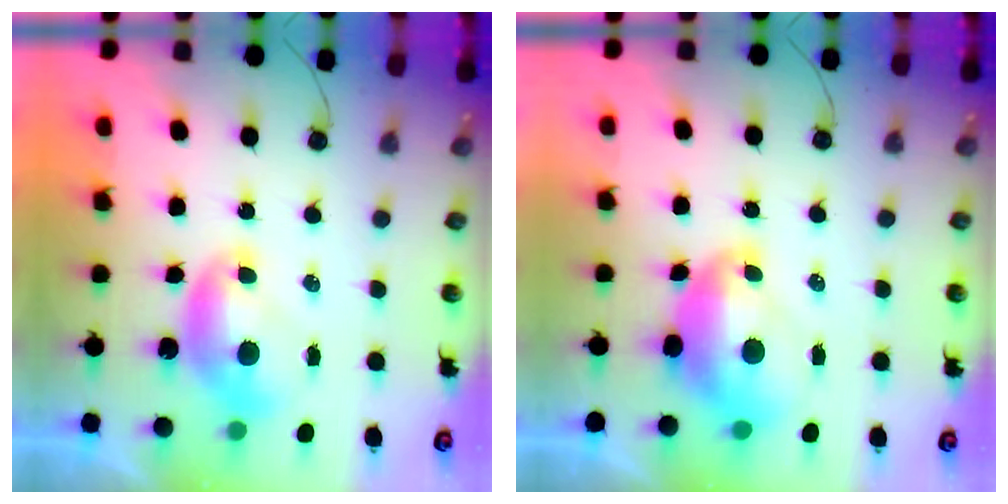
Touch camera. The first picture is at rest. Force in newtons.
{"total": 2.6, "press": 2.5, "slide": 0.7}